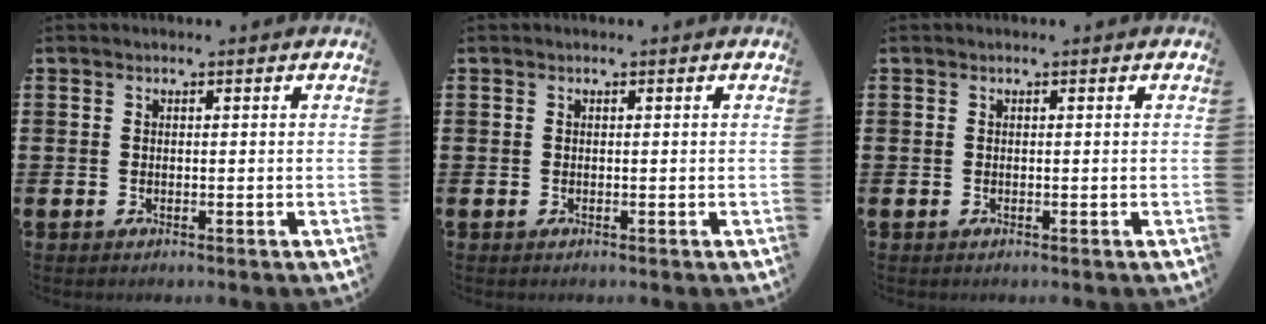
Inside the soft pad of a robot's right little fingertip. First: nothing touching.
{"total": 0.0}
{"total": 0.0}